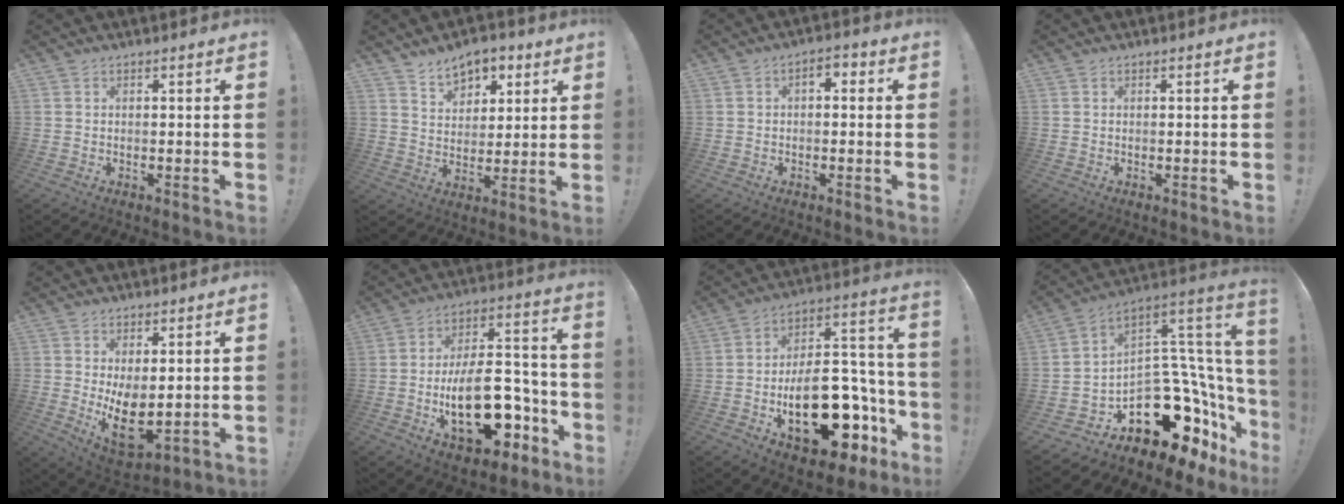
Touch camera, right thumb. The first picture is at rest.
{"total": 8.6, "force": [5.8, 5.7, 3.0], "torque": [-0.038, -0.037, 0.111]}
{"total": 2.9, "force": [-0.8, 2.0, 2.0], "torque": [-0.019, 0.005, -0.020]}
{"total": 0.0}
{"total": 11.1, "force": [1.2, 5.8, 9.4], "torque": [-0.139, -0.039, 0.030]}
{"total": 23.1, "force": [-8.0, 11.9, 18.1], "torque": [-0.294, 0.059, -0.112]}
{"total": 25.2, "force": [-10.5, 12.8, 19.1], "torque": [-0.292, 0.070, -0.153]}
{"total": 18.4, "force": [-9.3, 10.9, 11.6], "torque": [-0.143, 0.030, -0.133]}